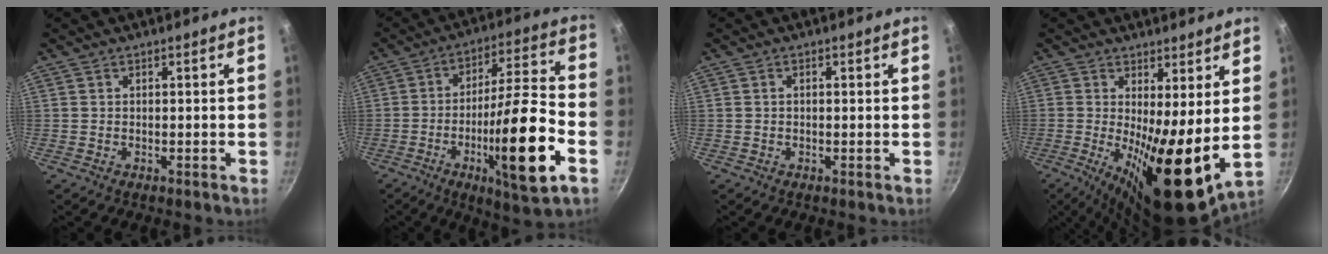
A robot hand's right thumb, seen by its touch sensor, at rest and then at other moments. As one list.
[{"total": 20.3, "force": [-6.6, 3.5, 18.8], "torque": [-0.297, 0.029, -0.103]}, {"total": 0.7, "force": [0.1, 0.2, 0.6], "torque": [-0.013, 0.002, 0.003]}, {"total": 15.6, "force": [1.0, 4.6, 14.9], "torque": [-0.220, -0.041, 0.021]}]